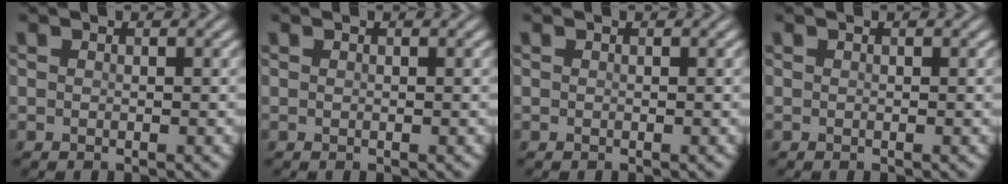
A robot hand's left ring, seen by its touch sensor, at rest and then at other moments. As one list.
[{"total": 0.0}, {"total": 0.0}, {"total": 0.0}]